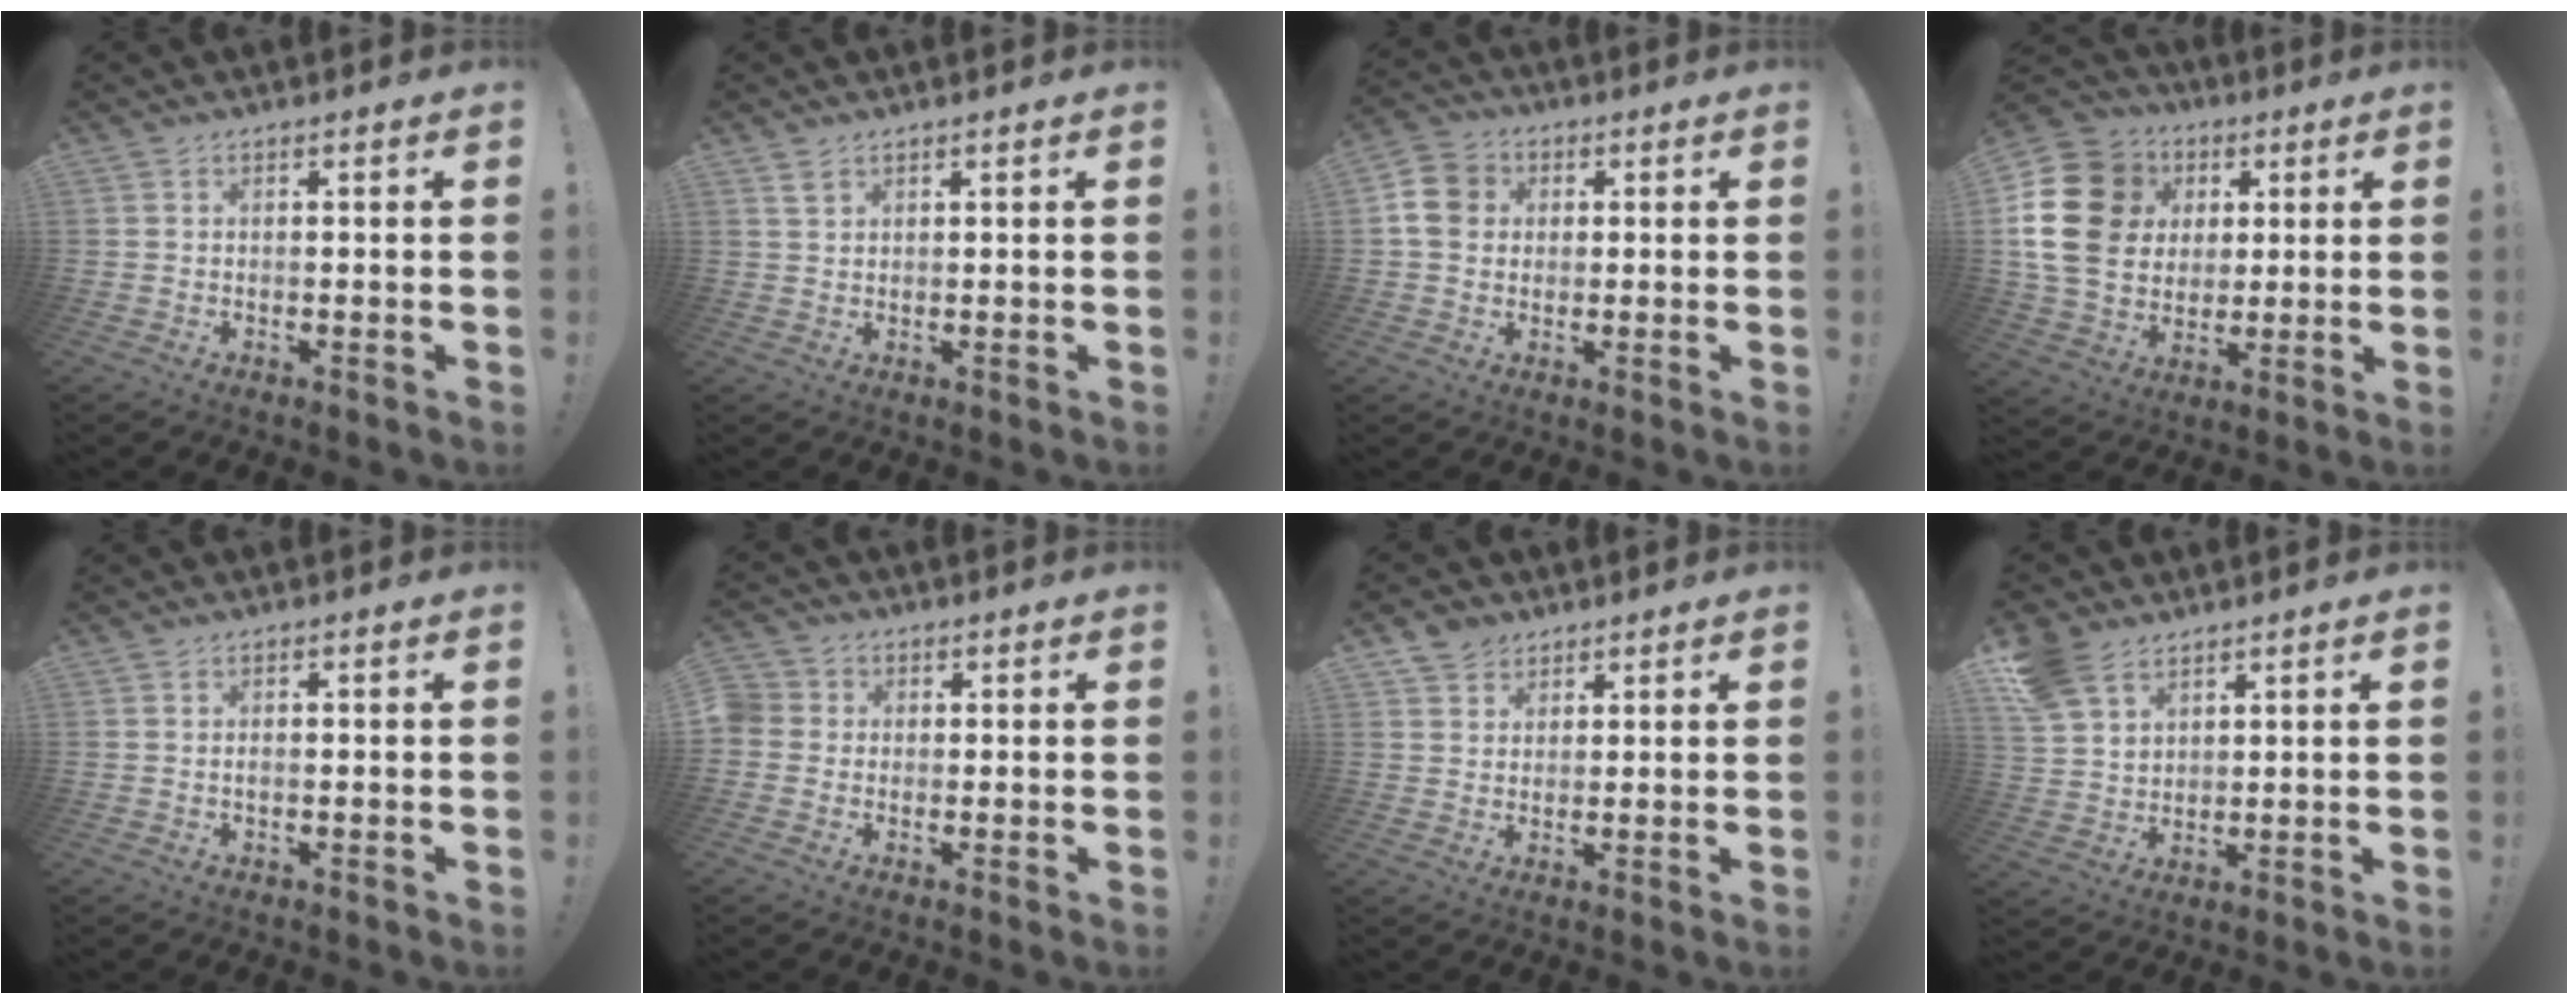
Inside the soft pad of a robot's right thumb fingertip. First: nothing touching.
{"total": 2.1, "force": [1.5, 1.1, 0.9], "torque": [-0.008, -0.006, 0.027]}
{"total": 8.2, "force": [1.2, 7.2, 3.9], "torque": [-0.055, 0.010, 0.026]}
{"total": 20.5, "force": [4.0, 16.5, 11.5], "torque": [-0.199, -0.007, 0.087]}
{"total": 0.5, "force": [-0.3, 0.2, 0.4], "torque": [-0.007, 0.001, -0.006]}
{"total": 3.9, "force": [-0.4, 3.6, 1.4], "torque": [-0.030, 0.010, -0.007]}
{"total": 4.8, "force": [3.3, 3.5, 0.4], "torque": [0.000, -0.019, 0.062]}
{"total": 9.8, "force": [6.3, 6.2, 4.2], "torque": [-0.086, -0.019, 0.130]}